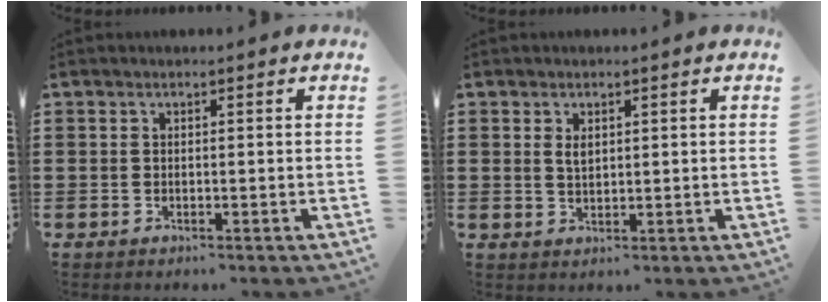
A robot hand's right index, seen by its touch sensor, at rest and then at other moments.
{"total": 1.7, "force": [0.7, 0.9, 1.2], "torque": [-0.027, 0.002, 0.013]}